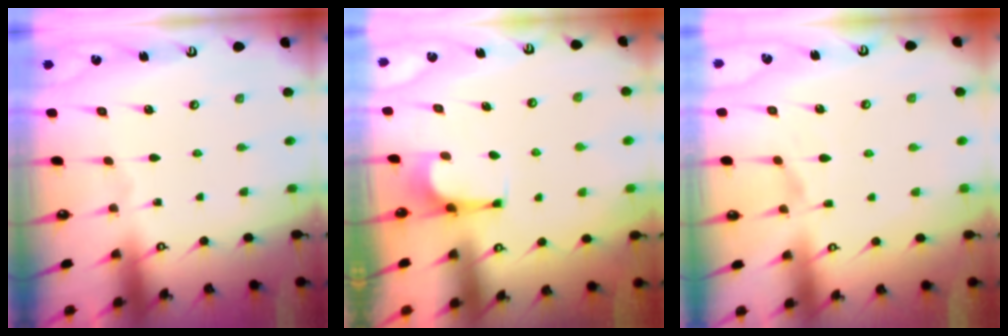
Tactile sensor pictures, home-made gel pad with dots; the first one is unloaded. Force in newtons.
{"total": 1.4, "press": 1.4, "slide": 0.4}
{"total": 1.5, "press": 0.9, "slide": 1.2}